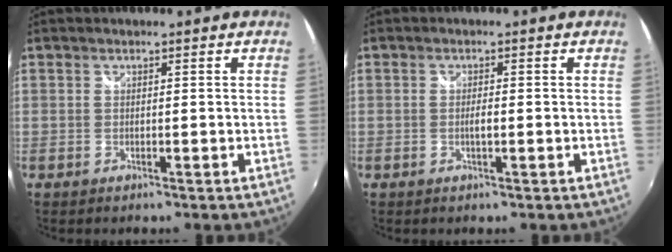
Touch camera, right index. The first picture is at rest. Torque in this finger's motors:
{"motor_torque": [0.30, 0.07, 0.14, 0.03]}